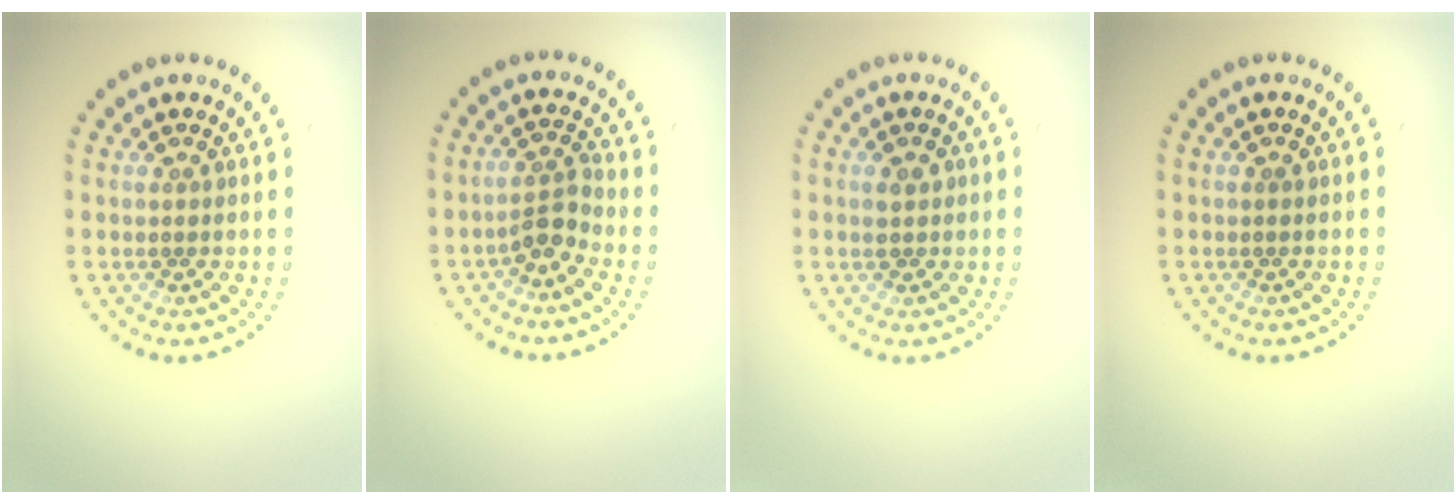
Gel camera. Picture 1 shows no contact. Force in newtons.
{"total": 2.4, "press": 1.8, "slide": 1.6}
{"total": 1.5, "press": 1.5, "slide": 0.2}
{"total": 0.0}